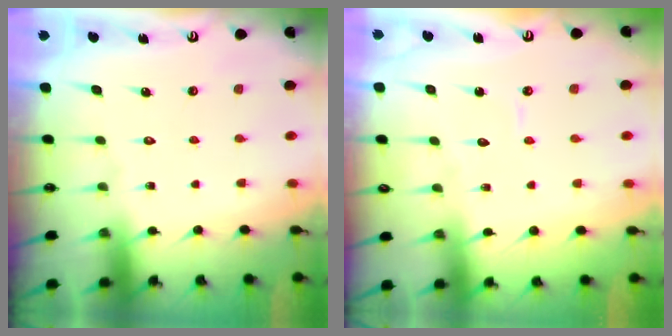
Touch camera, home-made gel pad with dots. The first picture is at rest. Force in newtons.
{"total": 3.4, "press": 3.3, "slide": 0.3}